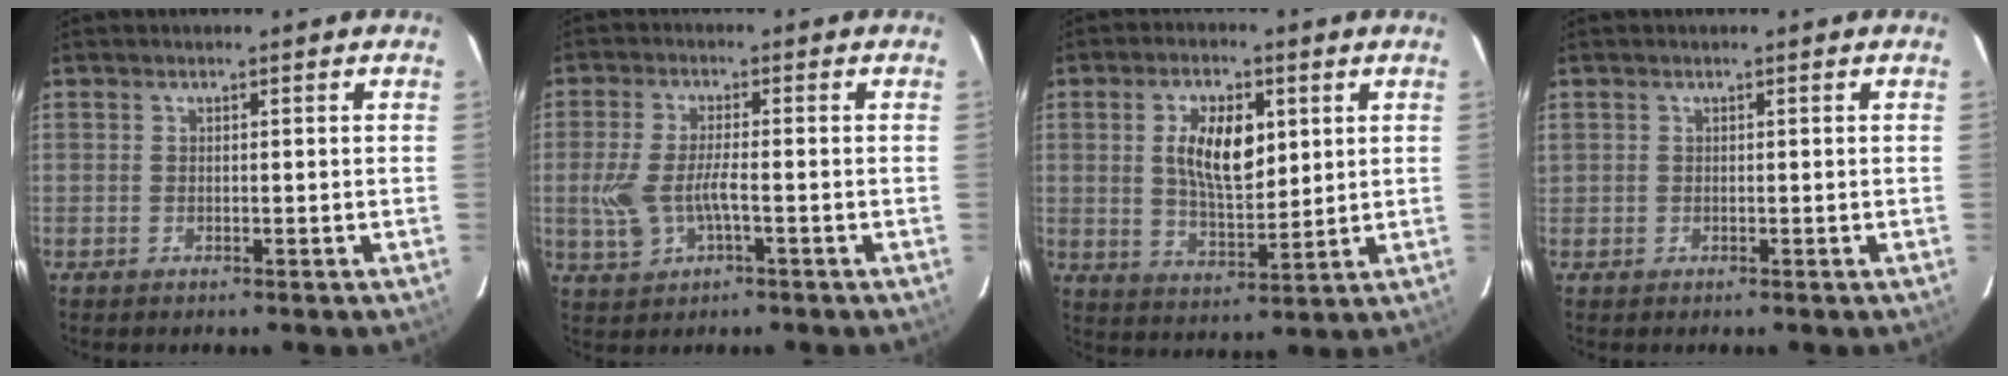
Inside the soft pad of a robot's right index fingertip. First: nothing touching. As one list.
[{"total": 6.7, "force": [-1.7, 2.4, 6.0], "torque": [-0.126, -0.006, -0.028]}, {"total": 10.2, "force": [2.7, 4.9, 8.6], "torque": [-0.156, 0.005, 0.055]}, {"total": 0.0}]